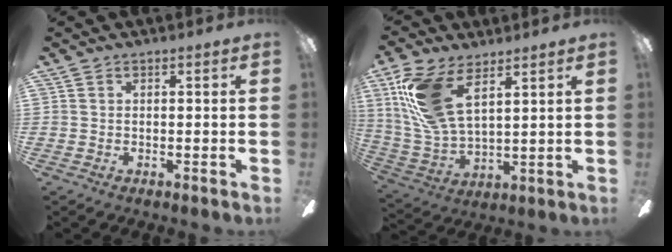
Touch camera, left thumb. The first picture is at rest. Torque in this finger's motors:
{"motor_torque": [0.64, 0.42, 1.30, -1.47, 0.19]}